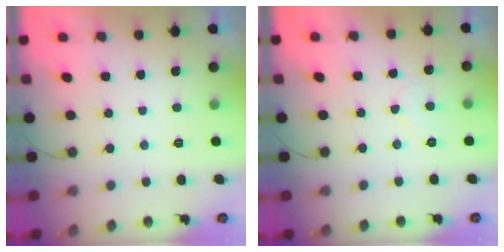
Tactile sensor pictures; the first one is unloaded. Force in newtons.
{"total": 5.2, "press": 5.2, "slide": 0.5}